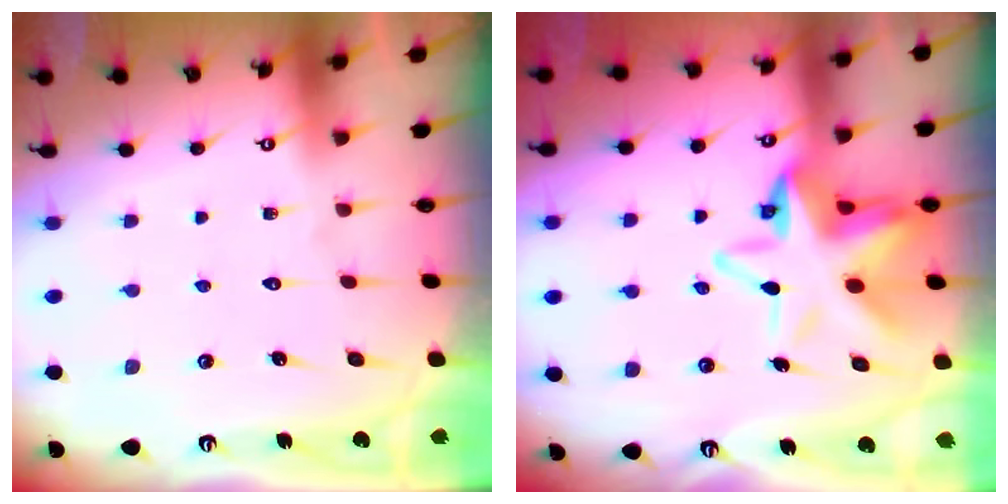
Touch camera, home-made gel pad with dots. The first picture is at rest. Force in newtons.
{"total": 12.5, "press": 12.4, "slide": 1.7}